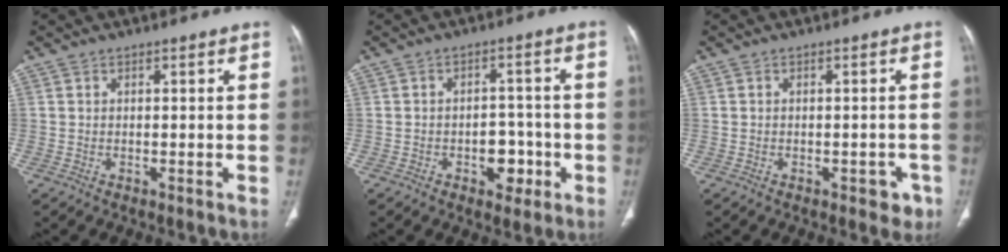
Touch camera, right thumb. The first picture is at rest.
{"total": 6.0, "force": [-2.2, 4.1, 3.9], "torque": [-0.022, 0.020, -0.027]}
{"total": 3.1, "force": [-1.6, 1.8, 1.9], "torque": [-0.004, 0.007, -0.017]}